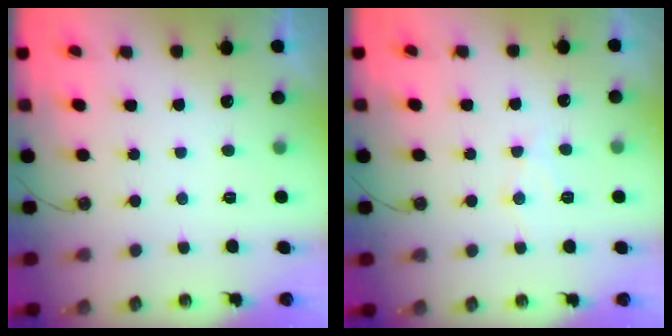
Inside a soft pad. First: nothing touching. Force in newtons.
{"total": 7.9, "press": 7.9, "slide": 0.7}